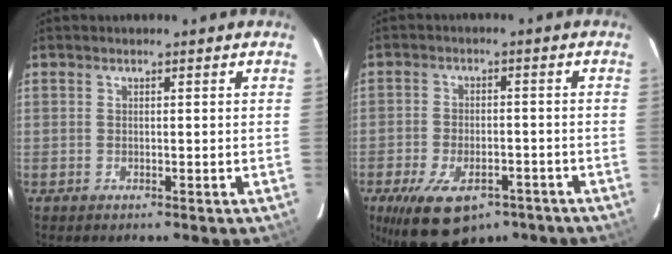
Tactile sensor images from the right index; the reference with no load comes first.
{"total": 15.0, "force": [-9.4, 7.6, 9.0], "torque": [-0.190, -0.021, -0.143]}